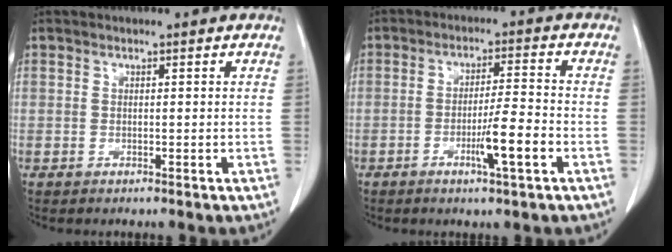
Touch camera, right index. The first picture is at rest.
{"total": 6.6, "force": [-2.6, 0.0, 6.1], "torque": [-0.101, -0.007, -0.044]}